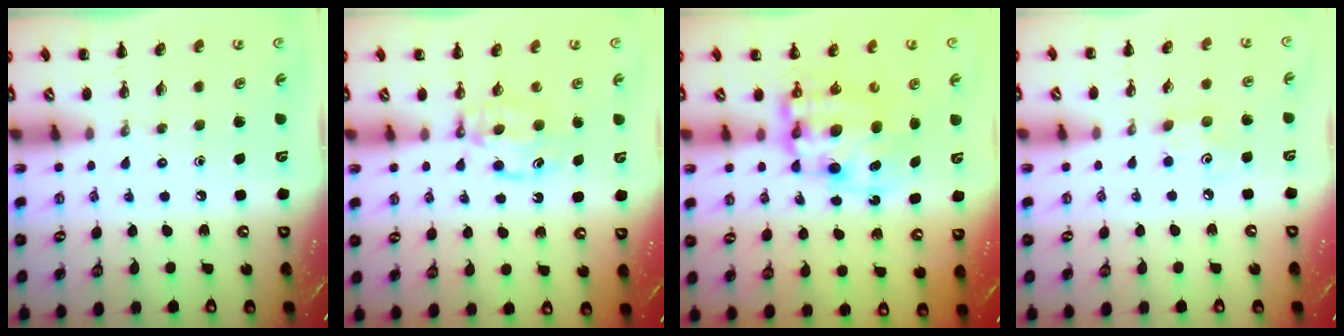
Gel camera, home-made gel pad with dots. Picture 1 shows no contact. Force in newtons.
{"total": 6.2, "press": 6.2, "slide": 0.7}
{"total": 11.0, "press": 10.7, "slide": 2.5}
{"total": 3.8, "press": 3.6, "slide": 1.0}